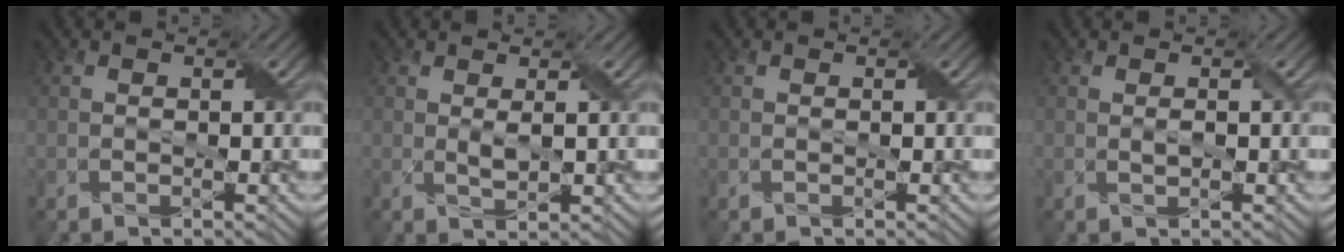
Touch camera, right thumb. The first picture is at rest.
{"total": 1.5, "force": [0.6, 0.3, 1.3], "torque": [-0.033, -0.001, 0.015]}
{"total": 0.0}
{"total": 0.7, "force": [0.2, 0.1, 0.7], "torque": [-0.015, 0.002, 0.002]}